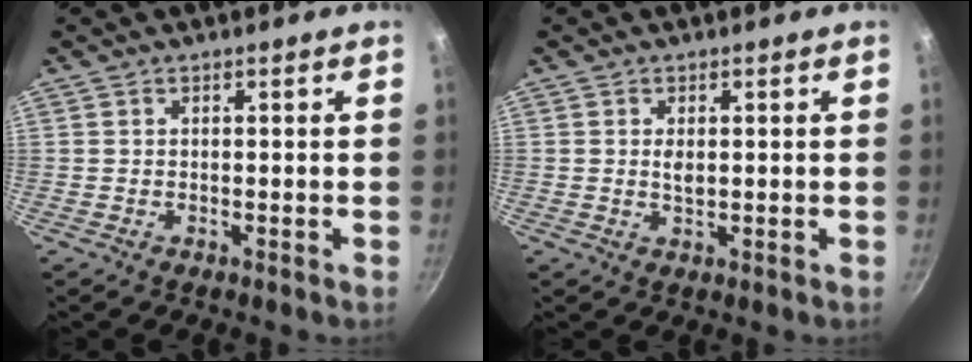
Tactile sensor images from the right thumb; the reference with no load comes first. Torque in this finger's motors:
{"motor_torque": [0.62, 0.71, 0.42, 0.37, -0.02]}